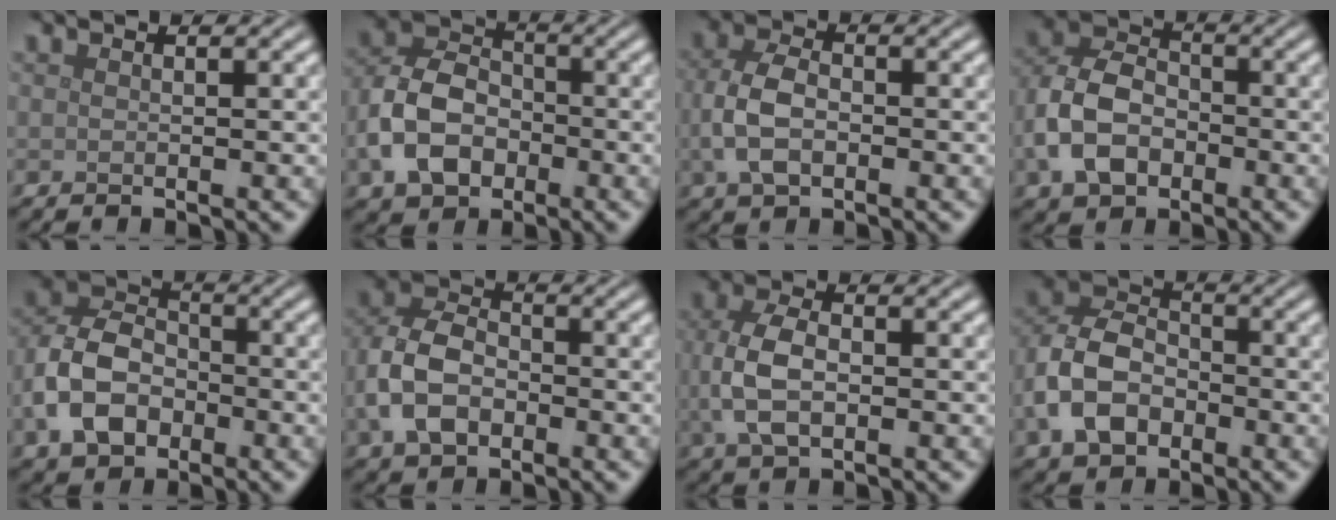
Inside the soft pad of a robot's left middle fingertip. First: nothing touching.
{"total": 6.7, "force": [-2.1, 4.9, 4.0], "torque": [-0.085, 0.003, -0.048]}
{"total": 4.5, "force": [-0.5, 2.9, 3.4], "torque": [-0.079, 0.000, -0.013]}
{"total": 6.6, "force": [-1.9, 4.8, 4.1], "torque": [-0.091, 0.003, -0.045]}
{"total": 6.8, "force": [-2.2, 5.0, 4.1], "torque": [-0.087, 0.004, -0.051]}
{"total": 6.1, "force": [-1.5, 4.4, 3.9], "torque": [-0.094, 0.005, -0.039]}
{"total": 5.0, "force": [-0.2, 3.0, 4.0], "torque": [-0.095, -0.003, -0.003]}
{"total": 6.8, "force": [-2.1, 5.0, 4.1], "torque": [-0.093, 0.003, -0.050]}